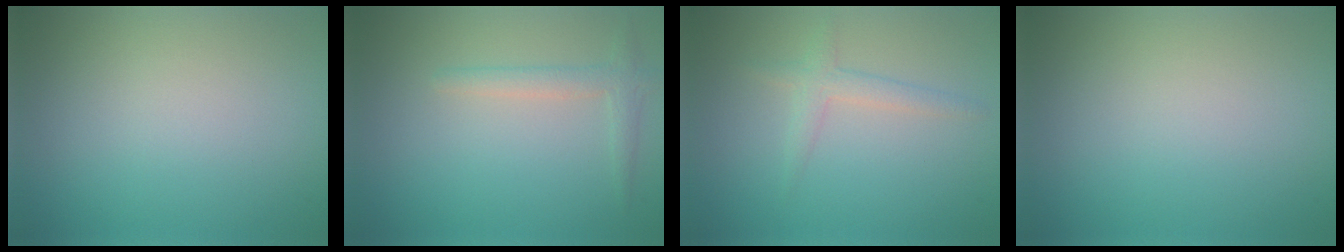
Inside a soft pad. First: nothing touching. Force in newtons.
{"total": 1.9, "press": 1.9, "slide": 0.0}
{"total": 1.2, "press": 1.2, "slide": 0.1}
{"total": 0.0}